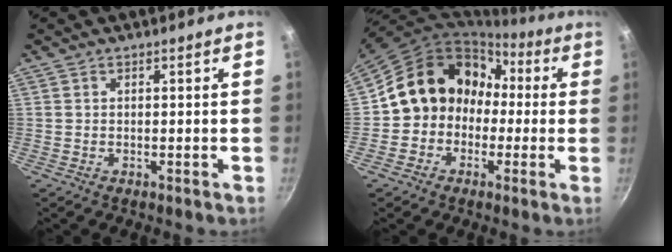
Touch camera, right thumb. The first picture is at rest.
{"total": 14.4, "force": [-0.4, 12.6, 6.9], "torque": [-0.064, 0.061, -0.018]}